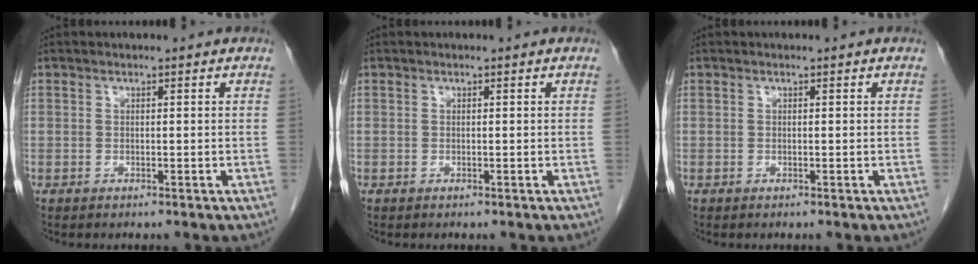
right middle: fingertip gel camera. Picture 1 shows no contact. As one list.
[{"total": 0.0}, {"total": 0.0}]